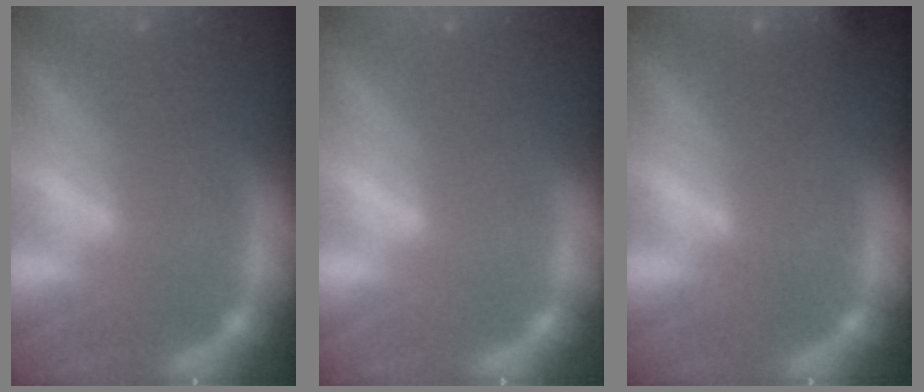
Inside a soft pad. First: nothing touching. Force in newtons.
{"total": 0.0}
{"total": 4.9}